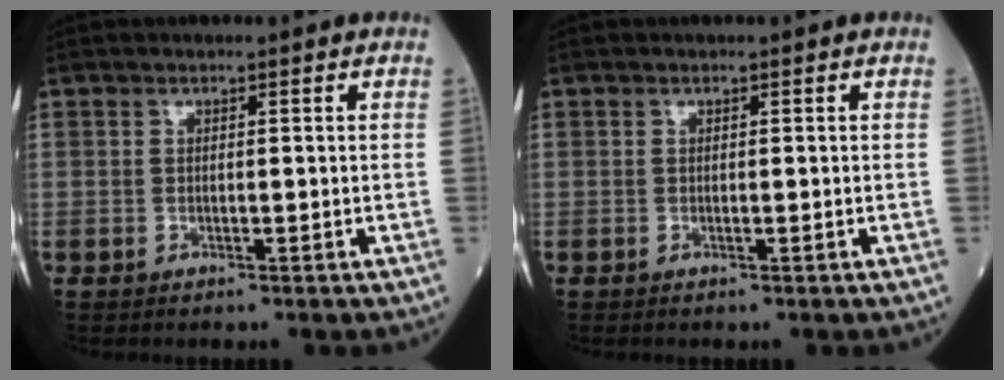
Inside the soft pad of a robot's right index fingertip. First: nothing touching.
{"total": 0.0}